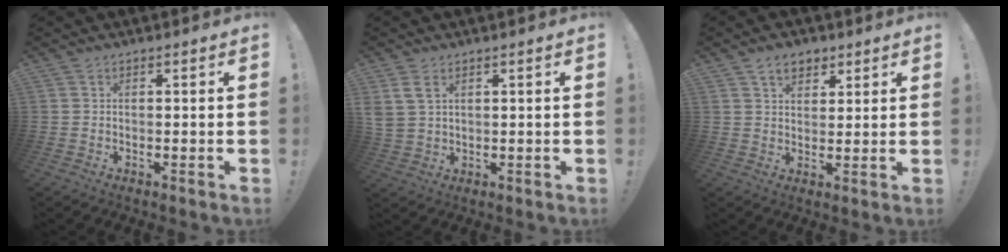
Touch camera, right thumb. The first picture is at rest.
{"total": 5.5, "force": [2.9, 3.3, 3.4], "torque": [-0.061, -0.010, 0.055]}
{"total": 6.2, "force": [3.7, 4.1, 2.8], "torque": [-0.032, -0.014, 0.065]}